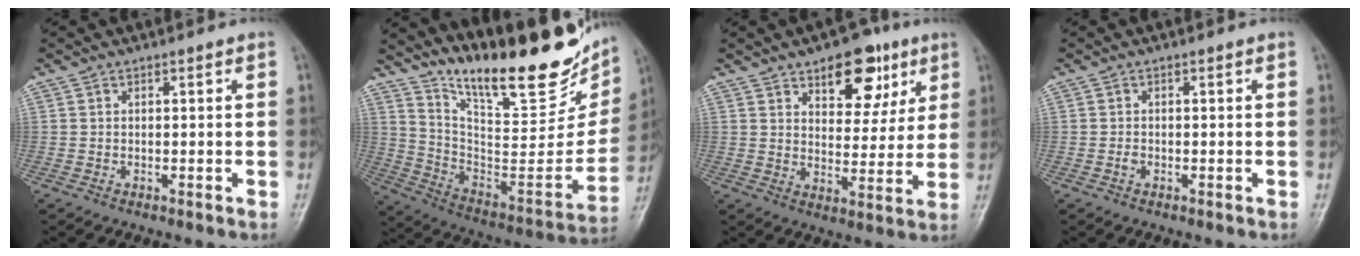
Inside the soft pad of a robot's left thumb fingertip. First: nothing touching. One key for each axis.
{"total": 29.1, "fx": 20.6, "fy": 8.7, "fz": 18.6, "tx": -0.247, "ty": -0.106, "tz": 0.323}
{"total": 12.3, "fx": 6.7, "fy": 6.7, "fz": 7.9, "tx": -0.065, "ty": -0.030, "tz": 0.096}
{"total": 0.8, "fx": -0.3, "fy": 0.5, "fz": 0.5, "tx": -0.008, "ty": 0.001, "tz": -0.008}